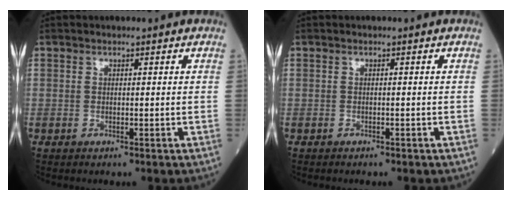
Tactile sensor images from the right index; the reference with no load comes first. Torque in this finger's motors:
{"motor_torque": [-0.06, -0.02, -0.07, -0.01]}